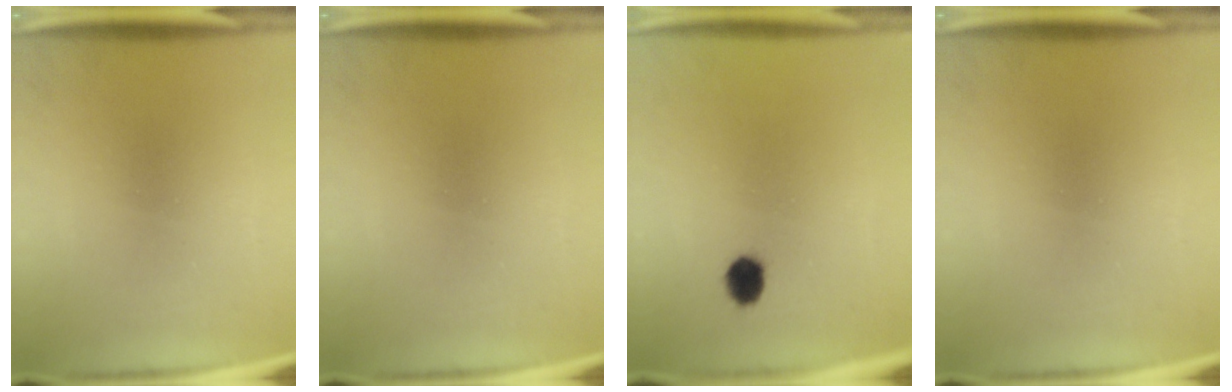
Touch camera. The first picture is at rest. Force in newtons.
{"total": 0.0}
{"total": 3.8}
{"total": 0.0}